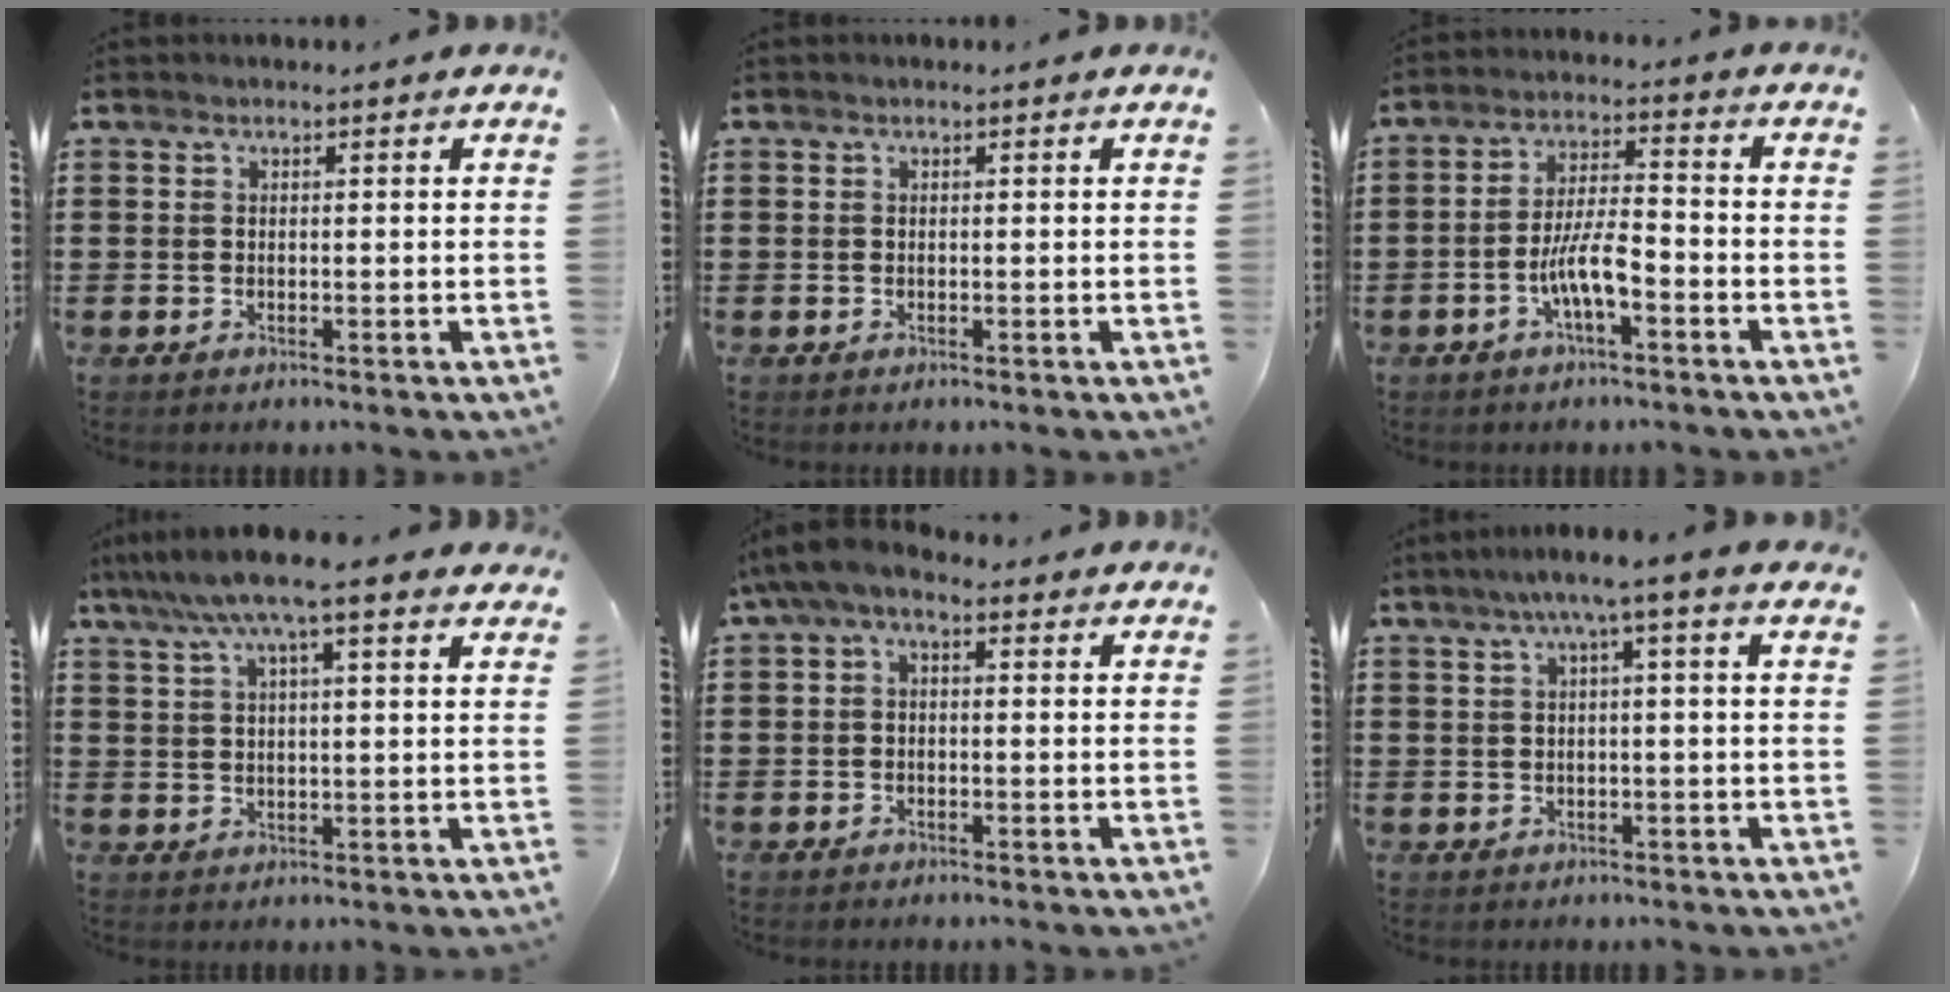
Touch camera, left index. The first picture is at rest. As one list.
[{"total": 0.0}, {"total": 7.1, "force": [-3.0, 1.9, 6.1], "torque": [-0.136, -0.001, -0.061]}, {"total": 7.8, "force": [5.8, 0.8, 5.3], "torque": [-0.117, -0.006, 0.101]}, {"total": 2.3, "force": [-1.0, 0.9, 1.9], "torque": [-0.043, 0.003, -0.025]}, {"total": 3.2, "force": [1.1, -0.7, 2.9], "torque": [-0.056, -0.001, 0.016]}]